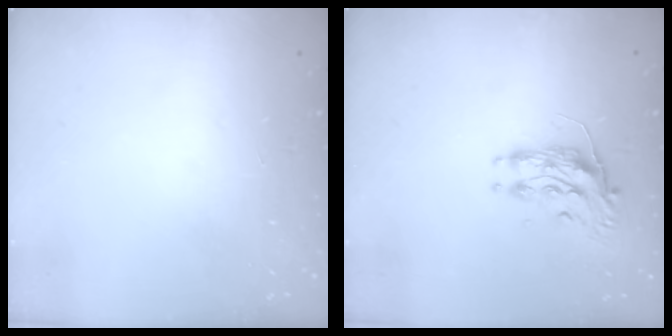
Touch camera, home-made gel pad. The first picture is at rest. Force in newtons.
{"total": 8.5, "press": 8.5, "slide": 0.3}